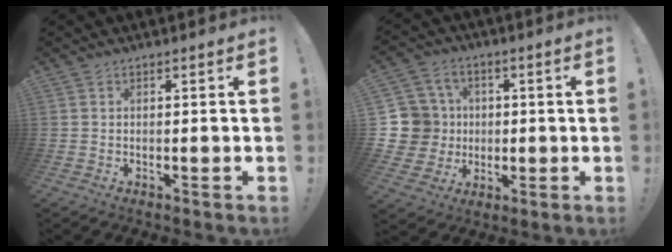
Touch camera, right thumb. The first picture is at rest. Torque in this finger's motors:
{"motor_torque": [0.37, 0.54, 0.04, -0.12, 0.00]}